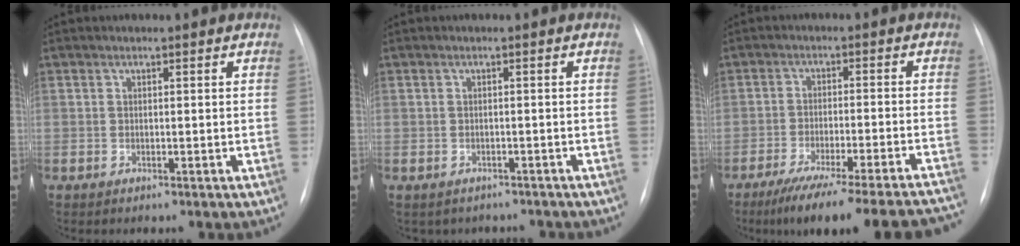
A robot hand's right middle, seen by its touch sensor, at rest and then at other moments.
{"total": 4.4, "force": [-3.7, 2.4, 0.3], "torque": [-0.003, 0.015, -0.040]}
{"total": 22.1, "force": [-19.7, 0.3, 10.0], "torque": [-0.088, -0.032, -0.269]}